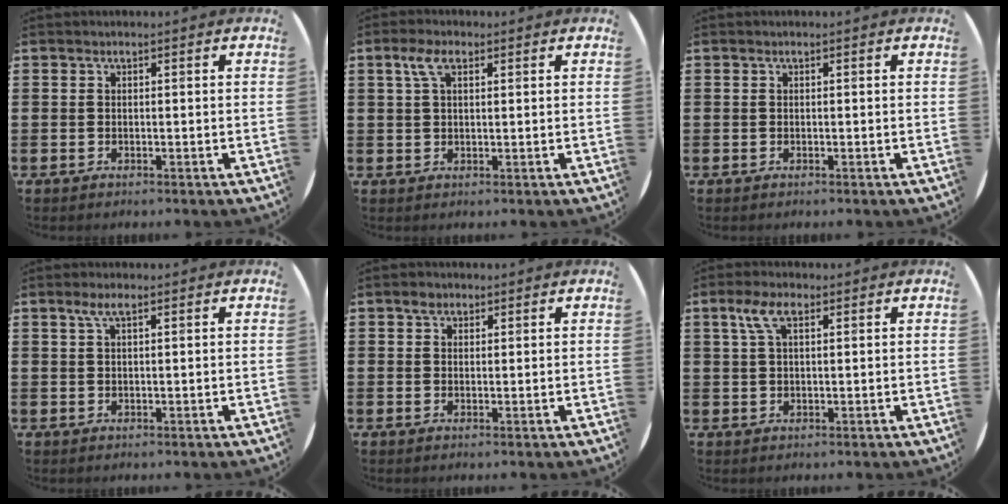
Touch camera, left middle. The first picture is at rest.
{"total": 3.5, "force": [1.8, 1.4, 2.6], "torque": [-0.057, 0.009, 0.032]}
{"total": 0.0}
{"total": 2.2, "force": [1.2, 0.5, 1.7], "torque": [-0.036, 0.006, 0.020]}
{"total": 1.6, "force": [1.2, 1.0, 0.4], "torque": [-0.001, 0.002, 0.021]}
{"total": 4.2, "force": [2.2, 1.6, 3.2], "torque": [-0.071, 0.009, 0.037]}